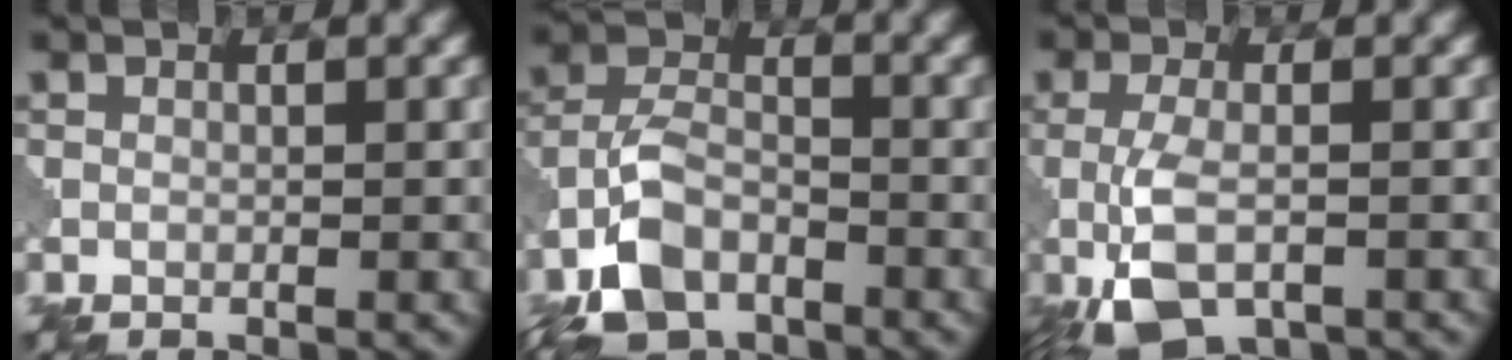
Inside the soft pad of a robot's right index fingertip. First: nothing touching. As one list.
[{"total": 7.8, "force": [-4.7, 4.0, 4.7], "torque": [-0.100, 0.002, -0.099]}, {"total": 5.5, "force": [-2.1, 2.1, 4.6], "torque": [-0.103, -0.005, -0.046]}]